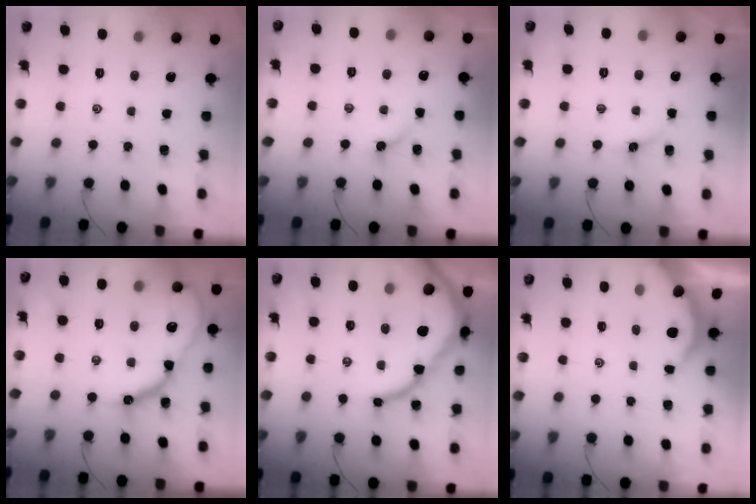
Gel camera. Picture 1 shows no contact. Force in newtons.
{"total": 3.2, "press": 3.2, "slide": 0.5}
{"total": 3.0, "press": 3.0, "slide": 0.4}
{"total": 16.2, "press": 16.1, "slide": 1.7}
{"total": 16.4, "press": 16.3, "slide": 1.8}
{"total": 2.2, "press": 2.2, "slide": 0.4}